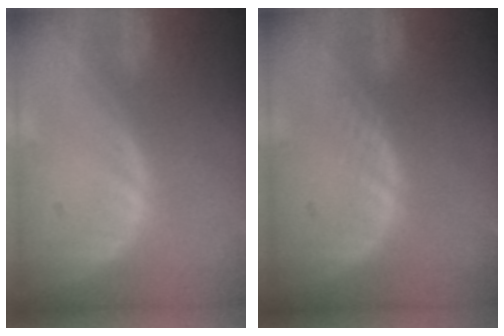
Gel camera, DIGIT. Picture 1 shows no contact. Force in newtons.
{"total": 1.0, "press": 1.0, "slide": 0.1}